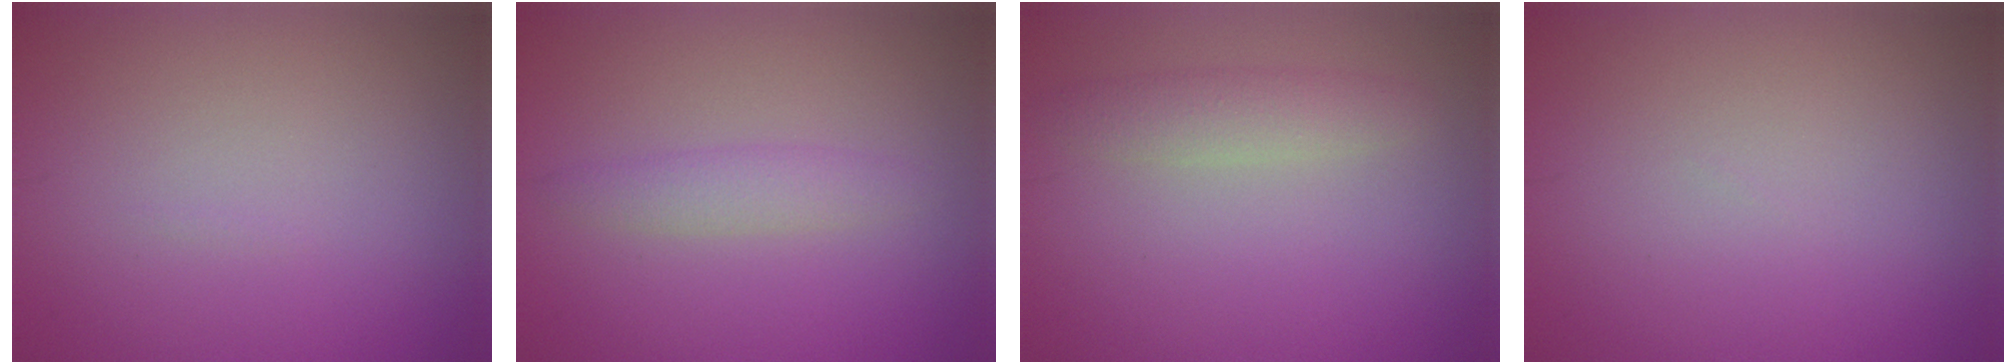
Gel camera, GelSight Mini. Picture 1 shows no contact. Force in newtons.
{"total": 1.9, "press": 1.9, "slide": 0.1}
{"total": 2.1, "press": 2.1, "slide": 0.0}
{"total": 0.0}